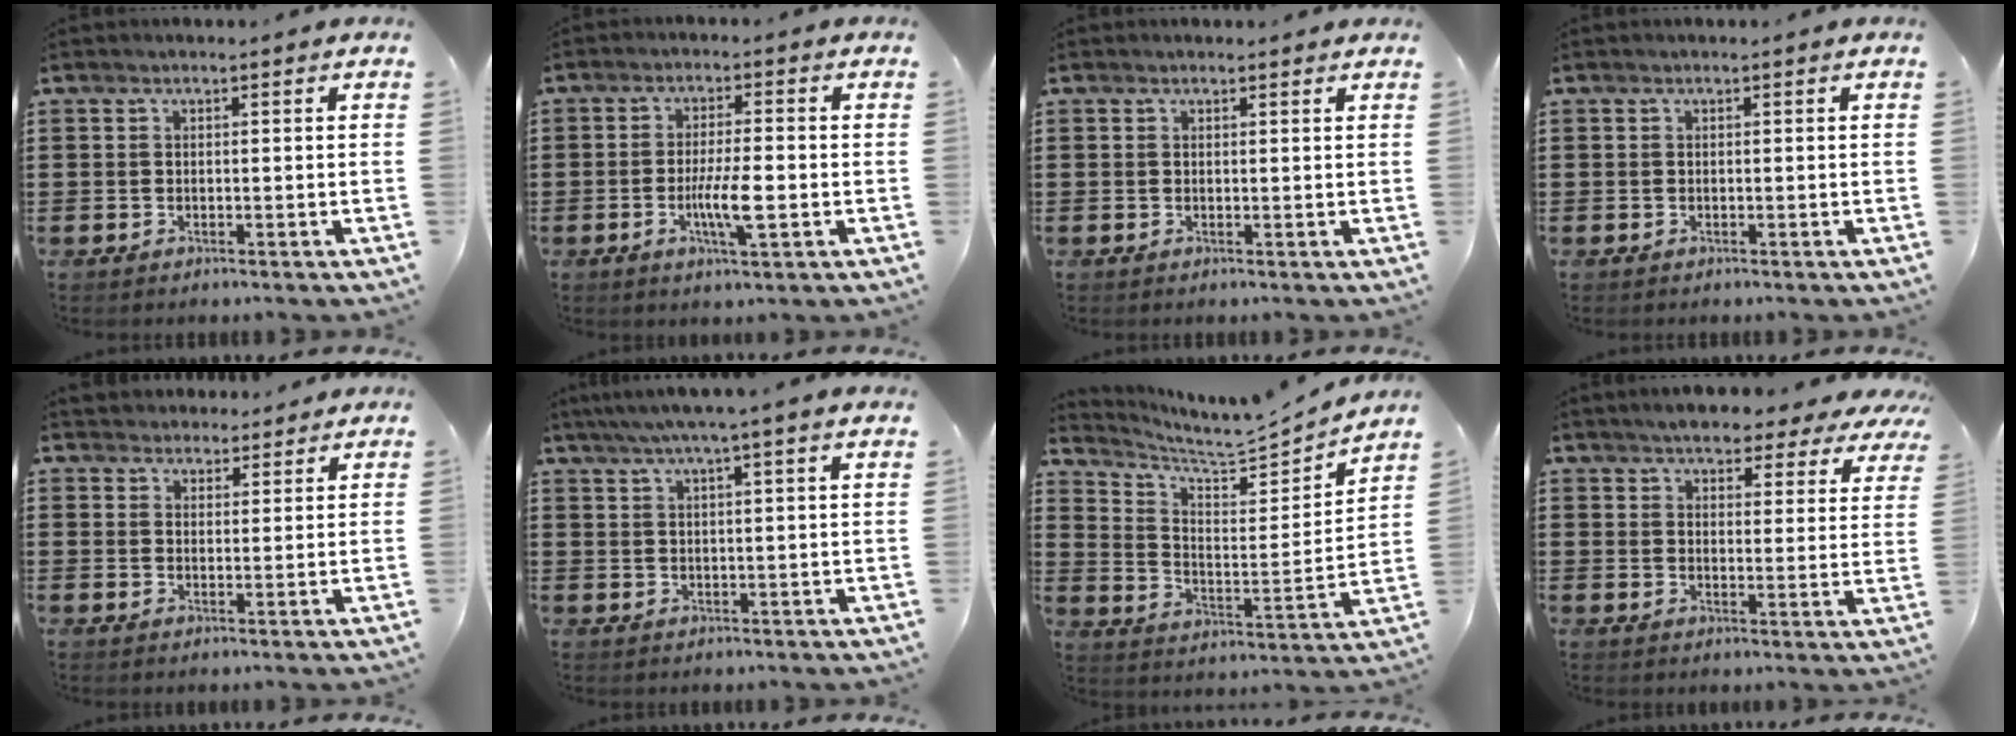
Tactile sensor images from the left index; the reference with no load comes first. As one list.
[{"total": 6.2, "force": [-1.4, 1.2, 5.9], "torque": [-0.120, -0.008, -0.029]}, {"total": 0.6, "force": [0.5, 0.3, 0.1], "torque": [-0.003, 0.001, 0.011]}, {"total": 0.0}, {"total": 3.1, "force": [2.9, 1.1, -0.3], "torque": [-0.003, -0.003, 0.055]}, {"total": 3.9, "force": [3.1, -0.7, 2.3], "torque": [-0.051, -0.004, 0.053]}, {"total": 5.1, "force": [4.9, 0.1, 1.4], "torque": [-0.053, -0.045, 0.075]}, {"total": 4.6, "force": [4.5, 0.7, 0.8], "torque": [-0.037, -0.020, 0.079]}]